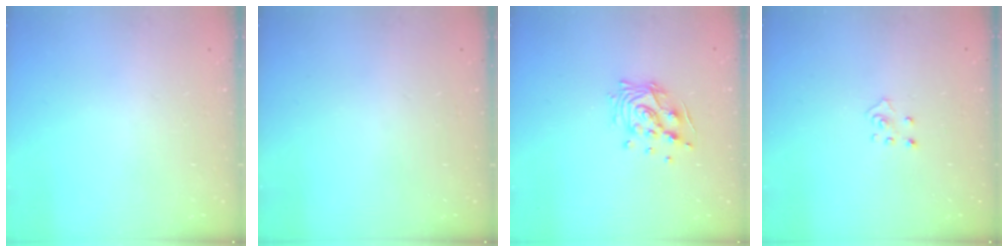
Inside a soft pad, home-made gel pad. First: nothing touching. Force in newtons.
{"total": 0.0}
{"total": 12.0, "press": 11.9, "slide": 1.2}
{"total": 2.7, "press": 2.7, "slide": 0.2}